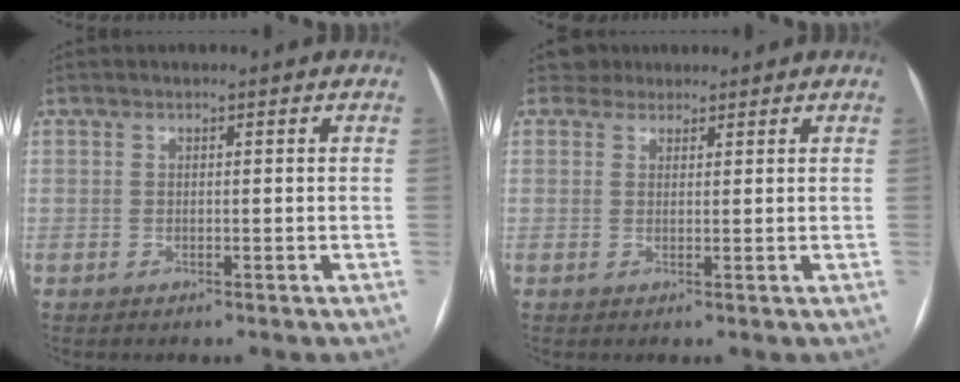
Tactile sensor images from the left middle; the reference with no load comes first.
{"total": 2.2, "force": [1.8, 1.2, -0.4], "torque": [0.008, 0.010, 0.024]}